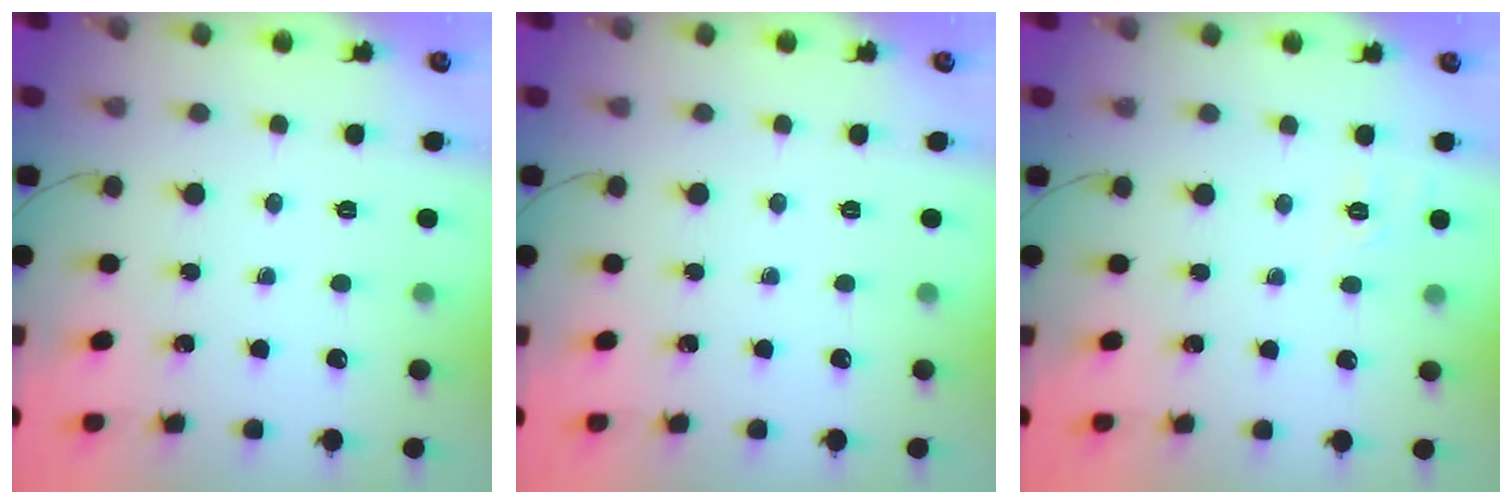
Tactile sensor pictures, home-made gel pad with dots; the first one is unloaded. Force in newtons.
{"total": 0.0}
{"total": 1.9, "press": 0.3, "slide": 1.9}